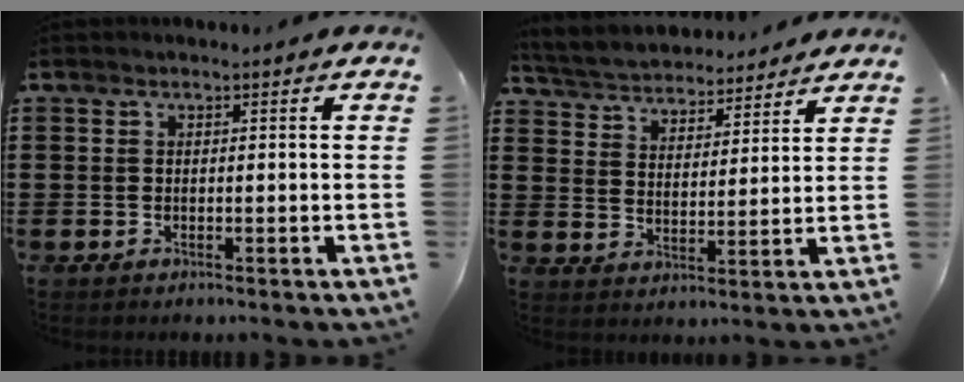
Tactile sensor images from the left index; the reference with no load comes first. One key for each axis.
{"total": 4.5, "fx": 4.5, "fy": 0.4, "fz": 0.0, "tx": -0.024, "ty": -0.031, "tz": 0.075}